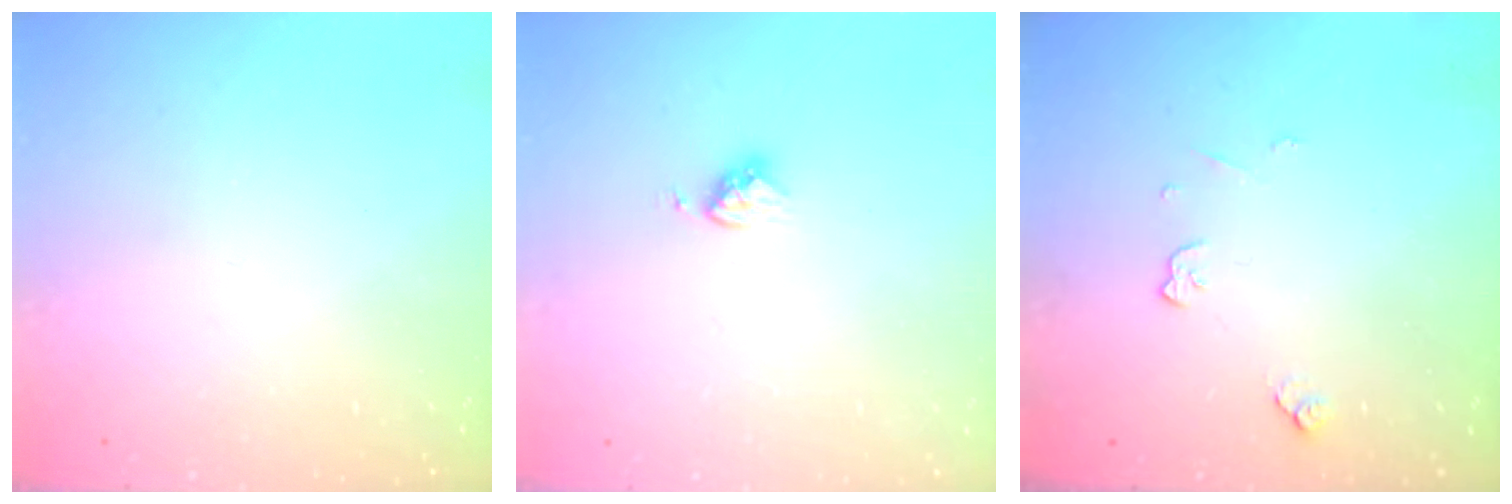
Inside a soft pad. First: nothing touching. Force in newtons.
{"total": 3.9, "press": 3.8, "slide": 0.4}
{"total": 4.8, "press": 4.7, "slide": 0.7}